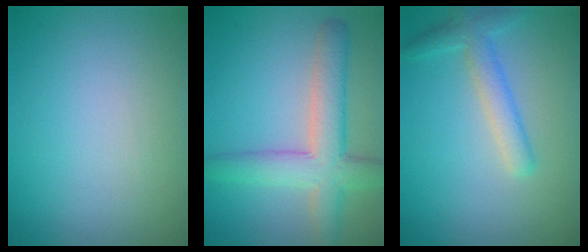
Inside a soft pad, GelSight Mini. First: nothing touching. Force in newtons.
{"total": 5.6, "press": 5.6, "slide": 0.2}
{"total": 2.9, "press": 2.9, "slide": 0.1}